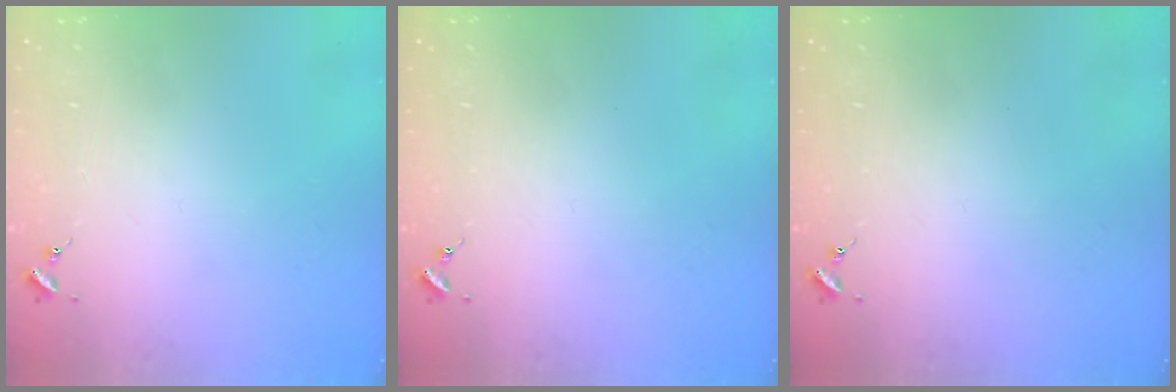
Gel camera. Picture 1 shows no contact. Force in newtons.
{"total": 0.0}
{"total": 0.0}